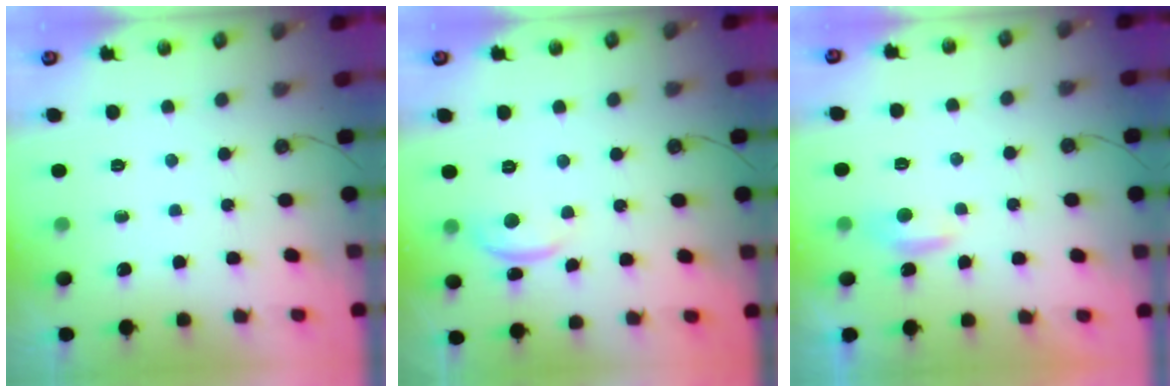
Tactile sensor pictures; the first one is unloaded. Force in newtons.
{"total": 2.9, "press": 2.9, "slide": 0.4}
{"total": 1.3, "press": 1.2, "slide": 0.5}